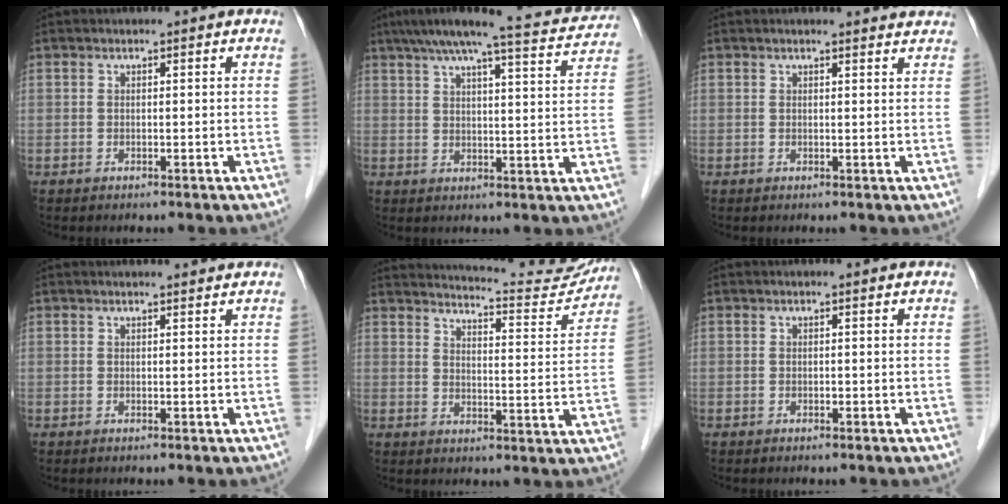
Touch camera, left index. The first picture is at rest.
{"total": 14.9, "force": [13.4, 0.9, 6.4], "torque": [-0.105, 0.005, 0.169]}
{"total": 4.1, "force": [4.0, 0.4, 1.1], "torque": [-0.016, 0.005, 0.033]}
{"total": 2.1, "force": [2.0, 0.0, 0.3], "torque": [-0.008, 0.003, 0.025]}
{"total": 16.1, "force": [15.6, 1.5, 3.5], "torque": [-0.046, -0.044, 0.187]}
{"total": 0.0}